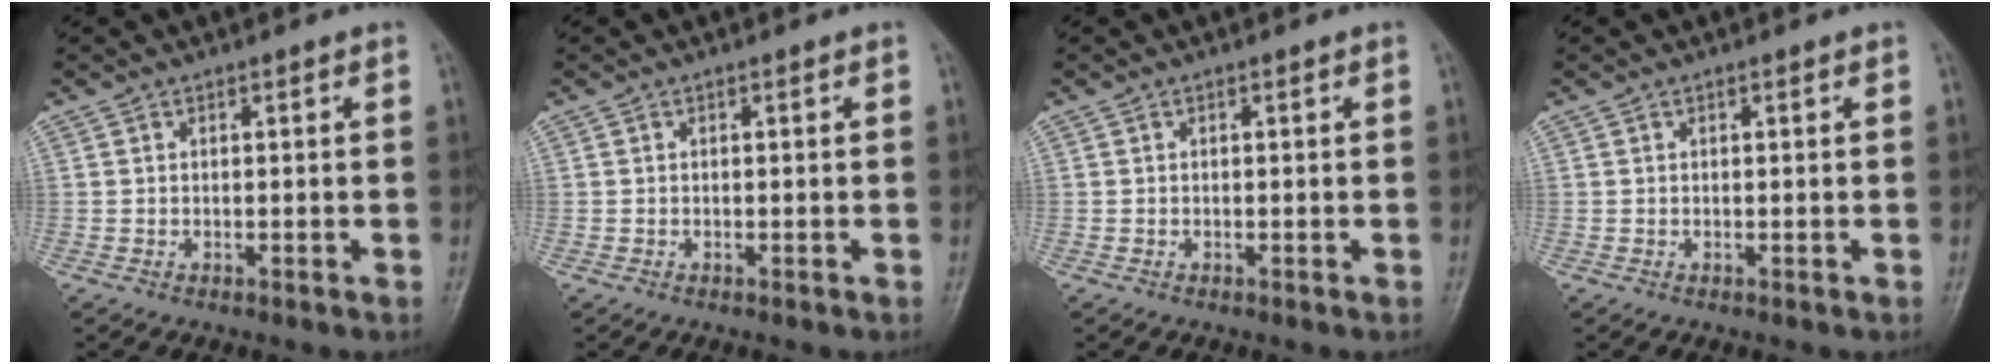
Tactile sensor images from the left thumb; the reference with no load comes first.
{"total": 0.0}
{"total": 0.0}
{"total": 0.0}